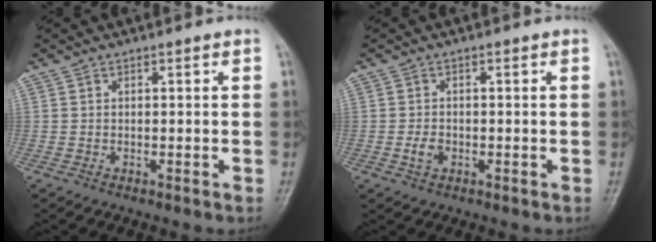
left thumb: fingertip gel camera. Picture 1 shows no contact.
{"total": 2.2, "force": [-0.7, 1.6, 1.4], "torque": [-0.024, 0.003, -0.013]}